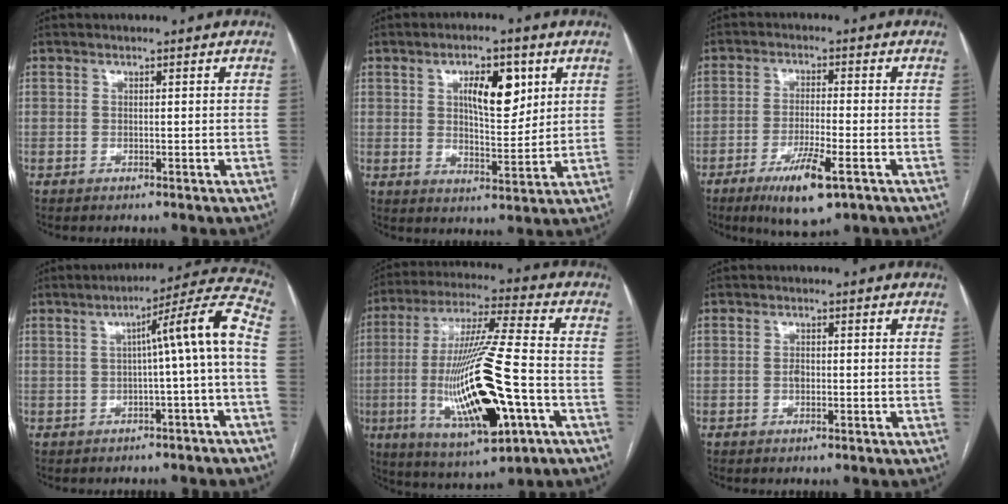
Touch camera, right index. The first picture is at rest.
{"total": 8.6, "force": [3.3, 3.3, 7.2], "torque": [-0.115, 0.005, 0.058]}
{"total": 8.7, "force": [-4.6, 1.3, 7.2], "torque": [-0.132, -0.018, -0.074]}
{"total": 9.7, "force": [-0.9, -0.8, 9.6], "torque": [-0.128, 0.028, -0.015]}
{"total": 21.2, "force": [-5.1, 2.9, 20.3], "torque": [-0.421, -0.024, -0.082]}
{"total": 1.2, "force": [-0.2, 0.7, 0.9], "torque": [-0.018, 0.001, -0.003]}